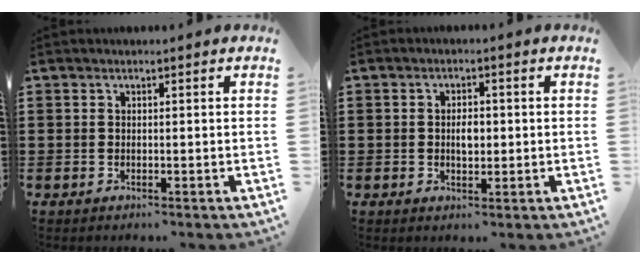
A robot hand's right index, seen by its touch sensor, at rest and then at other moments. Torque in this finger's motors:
{"motor_torque": [2.14, 0.00, 0.09, 0.02]}